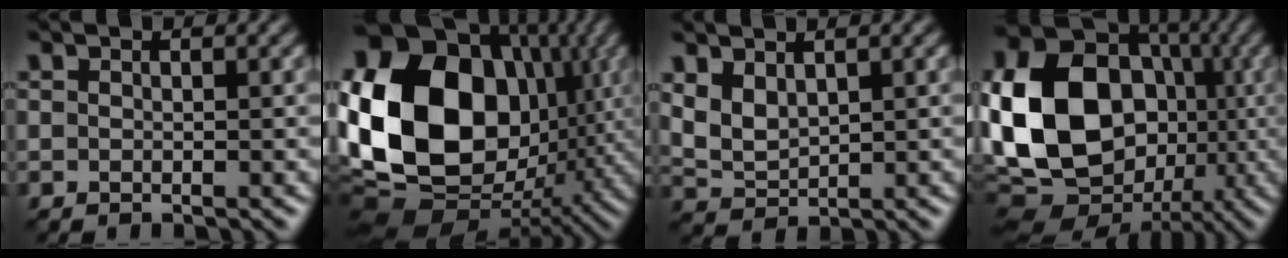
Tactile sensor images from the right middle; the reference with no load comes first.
{"total": 19.4, "force": [1.5, 14.6, 12.6], "torque": [-0.276, 0.009, 0.022]}
{"total": 3.1, "force": [1.4, 1.8, 2.0], "torque": [-0.054, -0.001, 0.034]}
{"total": 18.7, "force": [-1.1, 14.6, 11.7], "torque": [-0.253, 0.001, -0.019]}